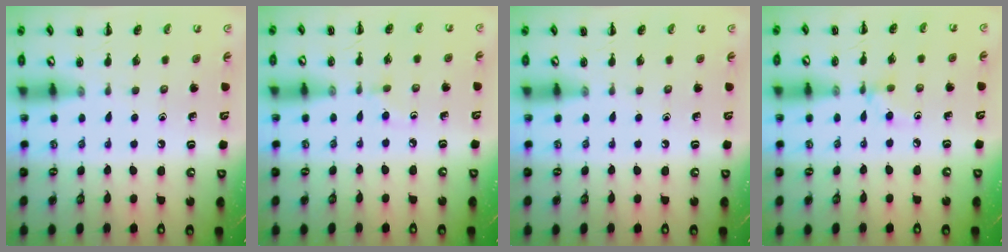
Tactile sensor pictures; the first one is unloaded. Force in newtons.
{"total": 2.0, "press": 1.8, "slide": 0.8}
{"total": 0.0}
{"total": 4.3, "press": 4.0, "slide": 1.5}